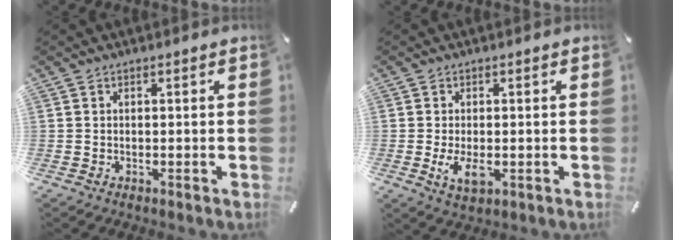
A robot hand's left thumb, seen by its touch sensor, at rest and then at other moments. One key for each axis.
{"total": 4.7, "fx": -0.8, "fy": 2.5, "fz": 4.0, "tx": -0.093, "ty": -0.012, "tz": -0.020}